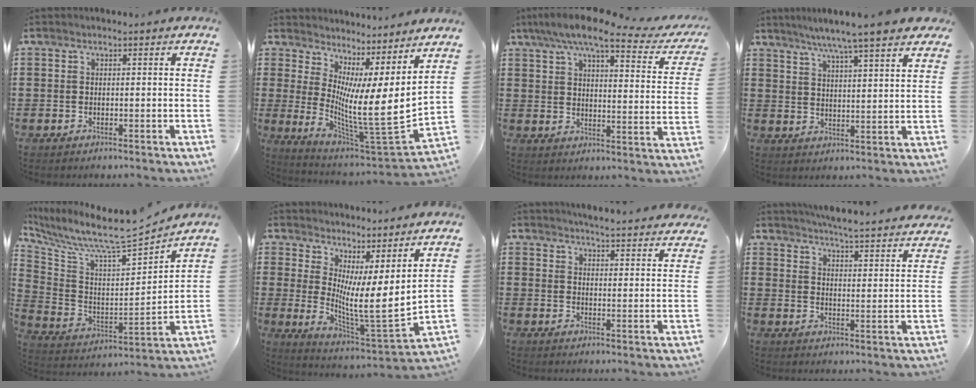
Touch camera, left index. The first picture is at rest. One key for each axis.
{"total": 9.5, "fx": 2.5, "fy": 0.8, "fz": 9.1, "tx": -0.157, "ty": -0.071, "tz": 0.038}
{"total": 9.8, "fx": 7.6, "fy": 1.2, "fz": 6.0, "tx": -0.127, "ty": -0.035, "tz": 0.127}
{"total": 6.1, "fx": 5.2, "fy": -0.4, "fz": 3.1, "tx": -0.077, "ty": -0.023, "tz": 0.088}
{"total": 6.6, "fx": 6.4, "fy": -0.2, "fz": 1.9, "tx": -0.076, "ty": -0.075, "tz": 0.097}
{"total": 7.0, "fx": 2.5, "fy": 0.6, "fz": 6.5, "tx": -0.113, "ty": -0.050, "tz": 0.041}
{"total": 4.4, "fx": 4.4, "fy": -0.5, "fz": 0.4, "tx": -0.015, "ty": -0.030, "tz": 0.075}
{"total": 4.9, "fx": 4.8, "fy": -0.7, "fz": 1.0, "tx": -0.034, "ty": -0.044, "tz": 0.077}